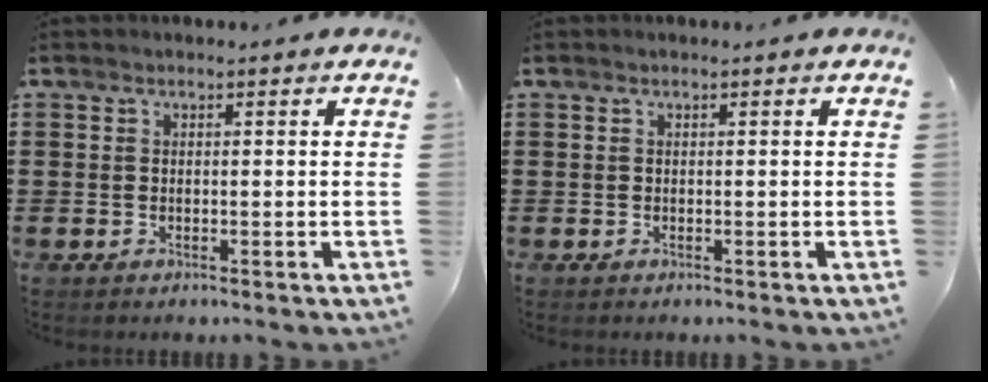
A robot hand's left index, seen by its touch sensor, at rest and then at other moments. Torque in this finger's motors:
{"motor_torque": [-0.03, -0.03, 0.01, 0.00]}